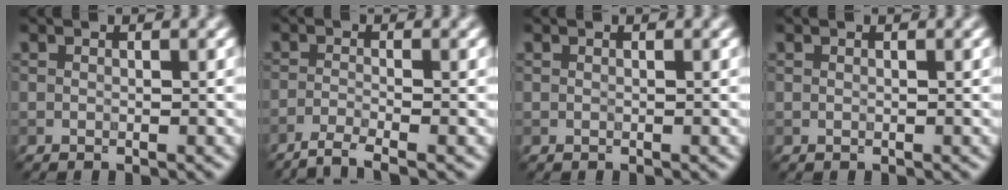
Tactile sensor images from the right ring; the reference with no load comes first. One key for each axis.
{"total": 3.1, "fx": -2.3, "fy": 0.5, "fz": 1.9, "tx": -0.037, "ty": -0.001, "tz": -0.057}
{"total": 0.0}
{"total": 0.0}